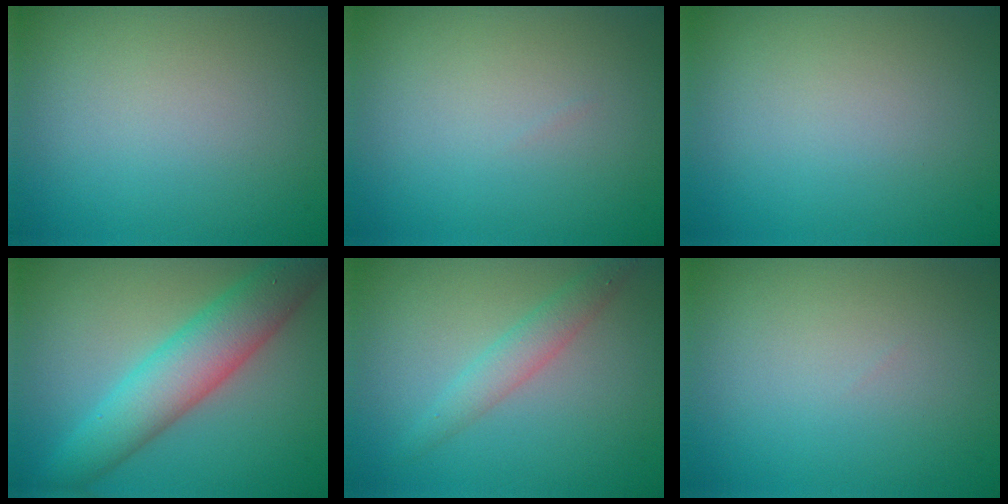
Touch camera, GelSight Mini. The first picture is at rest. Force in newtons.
{"total": 0.0}
{"total": 0.0}
{"total": 7.0, "press": 7.0, "slide": 0.2}
{"total": 2.3, "press": 2.3, "slide": 0.1}
{"total": 0.0}